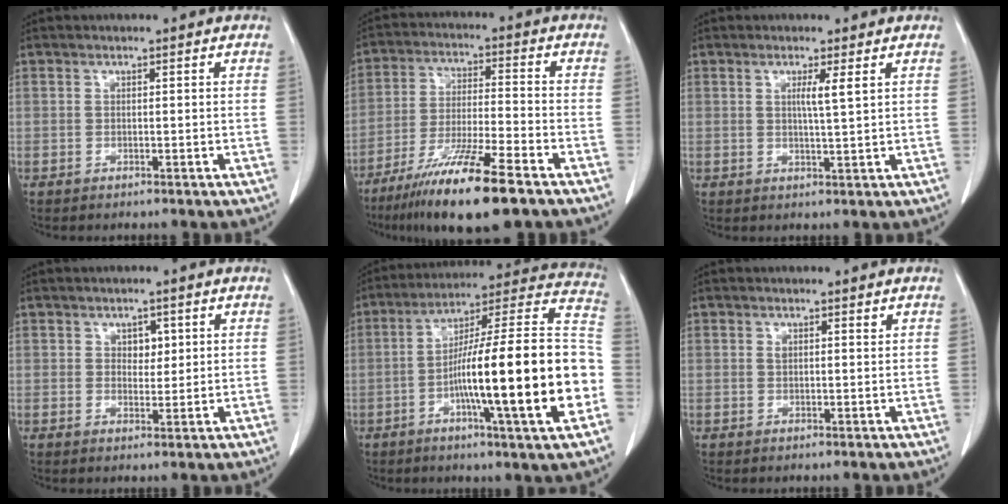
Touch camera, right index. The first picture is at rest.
{"total": 14.1, "force": [-9.2, 0.5, 10.6], "torque": [-0.205, -0.040, -0.165]}
{"total": 2.7, "force": [1.0, -0.4, 2.5], "torque": [-0.046, -0.003, 0.017]}
{"total": 2.3, "force": [0.9, 1.6, 1.4], "torque": [-0.015, -0.001, 0.014]}
{"total": 24.2, "force": [-5.6, 0.4, 23.6], "torque": [-0.313, 0.009, -0.096]}
{"total": 0.9, "force": [0.7, 0.3, 0.4], "torque": [-0.007, 0.000, 0.015]}